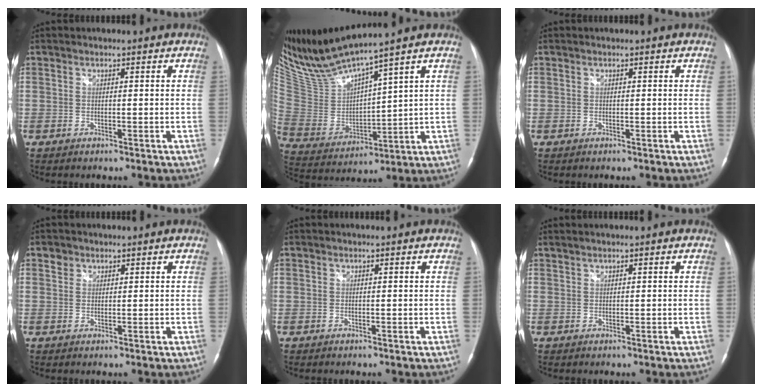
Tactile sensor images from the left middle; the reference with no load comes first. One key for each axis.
{"total": 12.6, "fx": 10.9, "fy": -0.6, "fz": 6.2, "tx": -0.140, "ty": -0.003, "tz": 0.224}
{"total": 0.0}
{"total": 1.4, "fx": 0.9, "fy": 1.1, "fz": 0.0, "tx": 0.006, "ty": 0.004, "tz": 0.010}
{"total": 0.0}
{"total": 0.7, "fx": 0.6, "fy": -0.1, "fz": 0.2, "tx": -0.008, "ty": 0.007, "tz": 0.017}